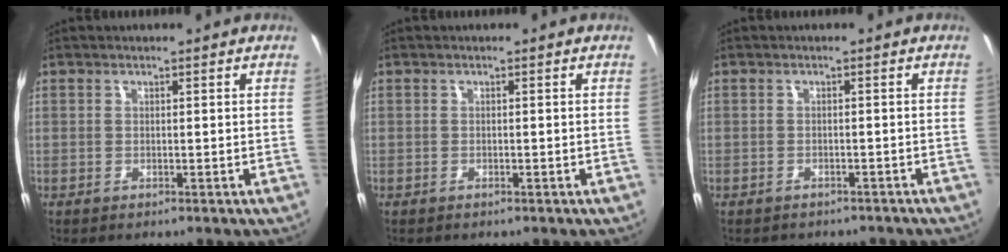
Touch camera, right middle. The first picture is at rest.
{"total": 0.6, "force": [-0.4, 0.4, 0.1], "torque": [-0.003, -0.002, -0.008]}
{"total": 4.9, "force": [-4.2, 1.9, 1.5], "torque": [-0.032, -0.017, -0.052]}